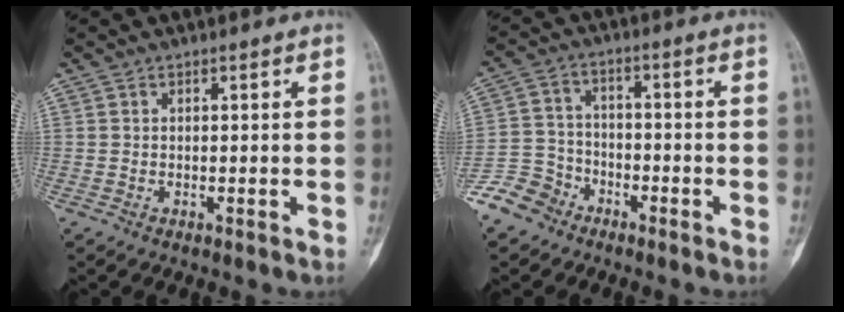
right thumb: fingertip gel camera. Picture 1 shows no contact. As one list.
[{"total": 7.7, "force": [-5.5, 5.2, 1.2], "torque": [-0.006, 0.035, -0.119]}]